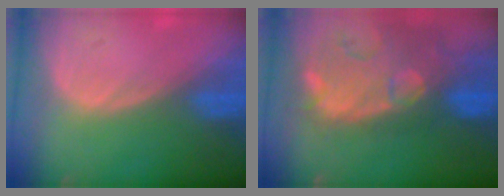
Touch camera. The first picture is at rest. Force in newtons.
{"total": 14.0, "press": 11.5, "slide": 8.1}